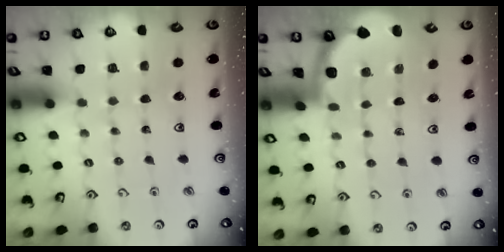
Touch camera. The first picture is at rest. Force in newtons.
{"total": 1.8, "press": 1.8, "slide": 0.0}